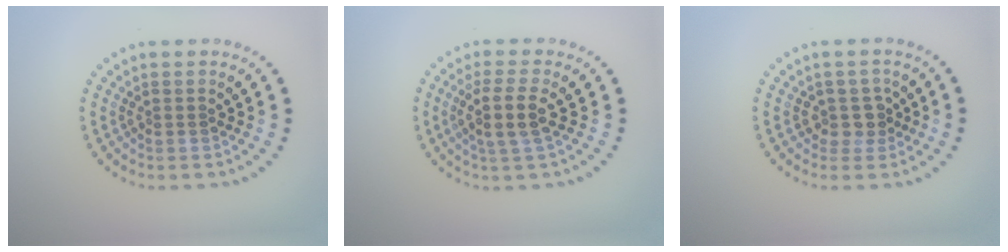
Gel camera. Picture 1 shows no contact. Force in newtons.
{"total": 3.0, "press": 2.6, "slide": 1.4}
{"total": 2.1, "press": 1.7, "slide": 1.2}